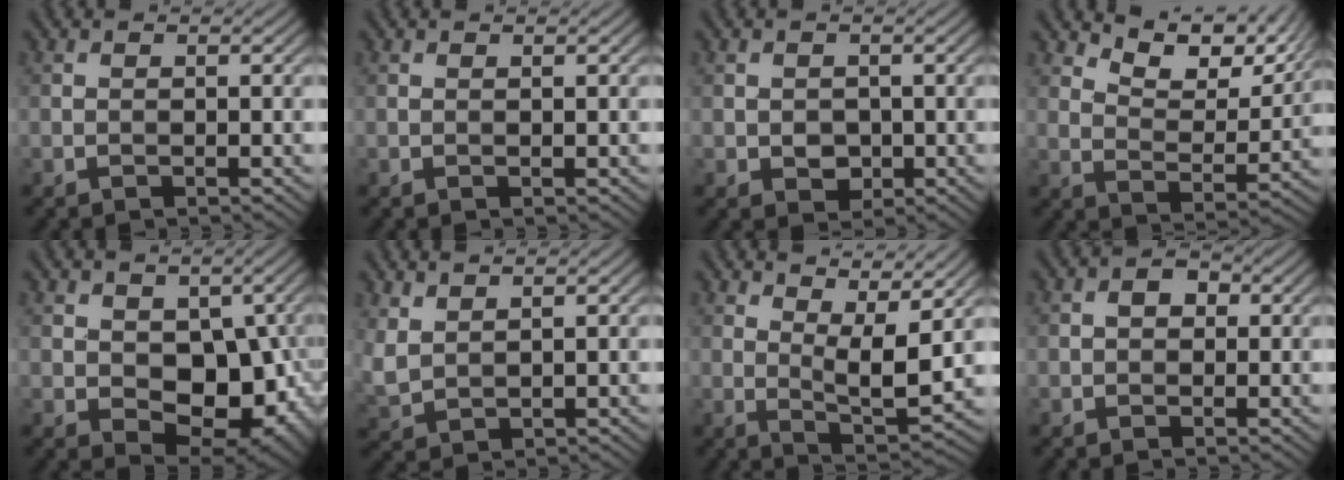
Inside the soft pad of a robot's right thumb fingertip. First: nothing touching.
{"total": 0.0}
{"total": 2.2, "force": [-0.2, 2.0, 1.0], "torque": [-0.027, -0.008, -0.004]}
{"total": 9.9, "force": [7.5, 3.7, 5.4], "torque": [-0.104, -0.002, 0.128]}
{"total": 9.8, "force": [-0.1, 6.6, 7.3], "torque": [-0.120, -0.022, 0.008]}
{"total": 3.7, "force": [2.7, 1.6, 1.9], "torque": [-0.062, 0.002, 0.064]}
{"total": 8.0, "force": [4.5, 2.2, 6.2], "torque": [-0.111, -0.008, 0.080]}
{"total": 2.0, "force": [0.2, 1.6, 1.2], "torque": [-0.021, 0.002, -0.004]}